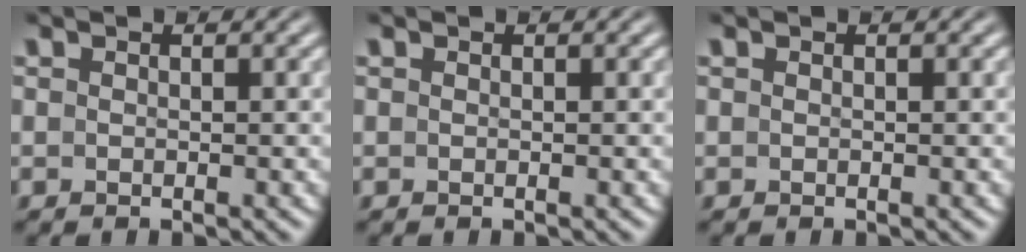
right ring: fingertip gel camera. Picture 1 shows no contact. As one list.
[{"total": 0.0}, {"total": 0.0}]